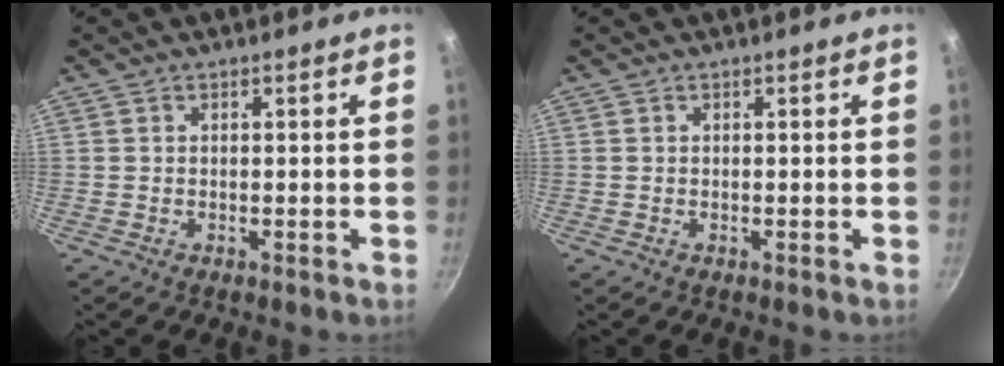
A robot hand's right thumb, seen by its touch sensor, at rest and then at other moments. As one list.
[{"total": 0.0}]